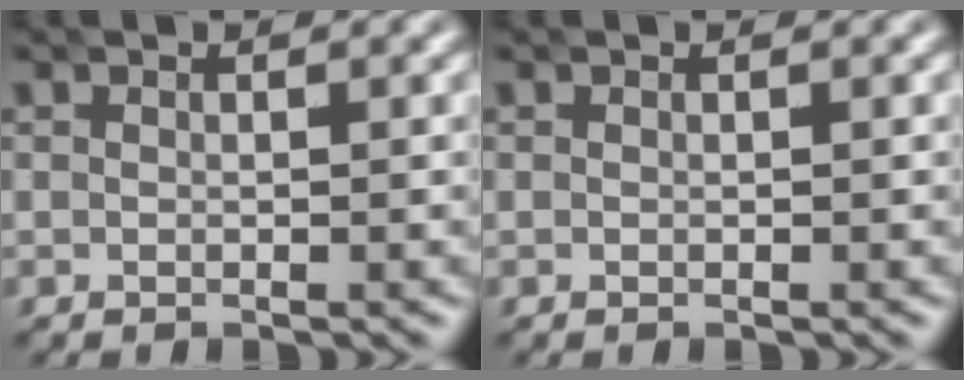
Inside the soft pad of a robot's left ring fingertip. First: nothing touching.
{"total": 0.0}